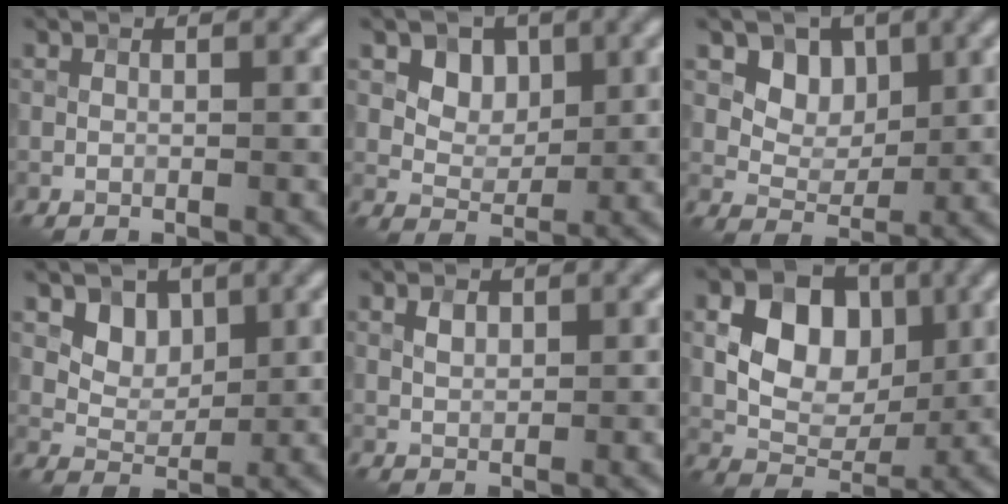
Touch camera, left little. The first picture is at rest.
{"total": 3.0, "force": [1.2, 2.4, 1.5], "torque": [-0.026, -0.006, 0.021]}
{"total": 3.8, "force": [1.7, 2.9, 1.8], "torque": [-0.032, -0.017, 0.038]}
{"total": 3.2, "force": [1.6, 2.4, 1.4], "torque": [-0.028, -0.018, 0.038]}
{"total": 1.3, "force": [0.5, 0.9, 0.9], "torque": [-0.014, 0.001, 0.009]}
{"total": 7.4, "force": [1.6, 5.3, 5.0], "torque": [-0.080, 0.001, 0.023]}